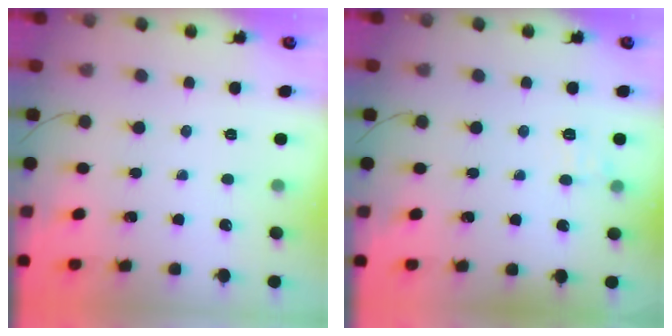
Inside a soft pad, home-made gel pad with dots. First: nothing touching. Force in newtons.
{"total": 6.9, "press": 6.7, "slide": 1.6}